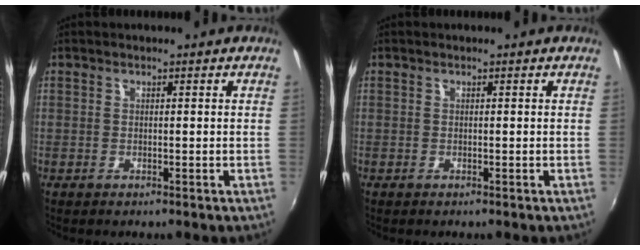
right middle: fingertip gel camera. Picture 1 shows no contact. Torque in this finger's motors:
{"motor_torque": [-0.24, -0.02, -0.03, 0.00]}